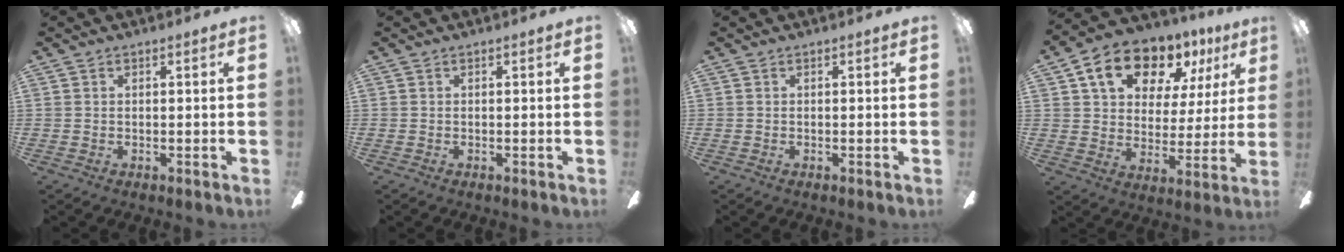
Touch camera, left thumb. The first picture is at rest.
{"total": 0.0}
{"total": 0.0}
{"total": 15.4, "force": [10.1, 9.1, 7.2], "torque": [-0.129, -0.049, 0.182]}